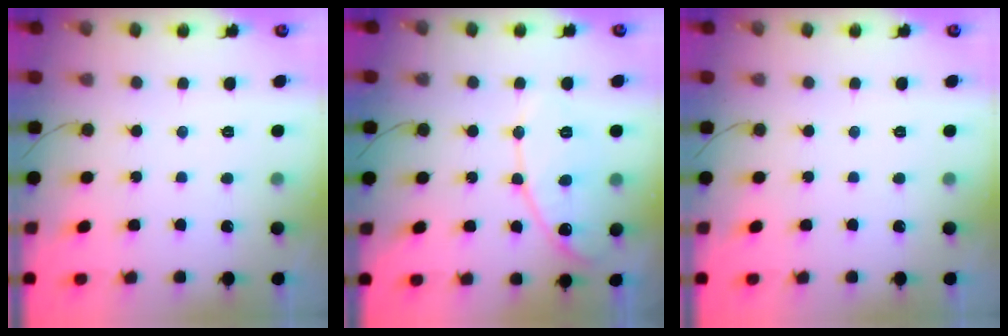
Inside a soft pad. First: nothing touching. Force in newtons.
{"total": 11.6, "press": 11.6, "slide": 1.0}
{"total": 0.0}